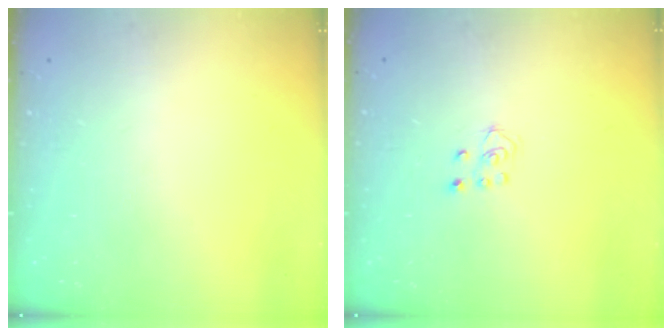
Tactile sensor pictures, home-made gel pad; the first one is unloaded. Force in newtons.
{"total": 4.2, "press": 4.2, "slide": 0.3}